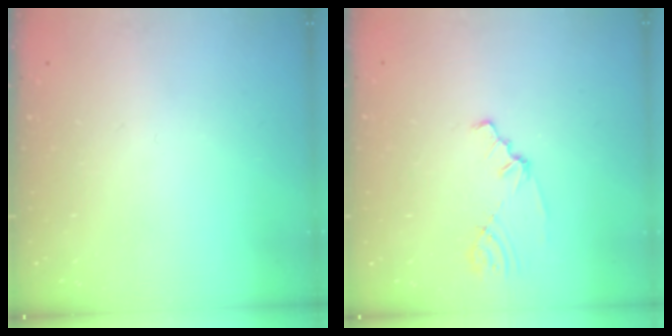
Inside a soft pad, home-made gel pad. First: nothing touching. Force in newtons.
{"total": 1.9, "press": 1.9, "slide": 0.2}